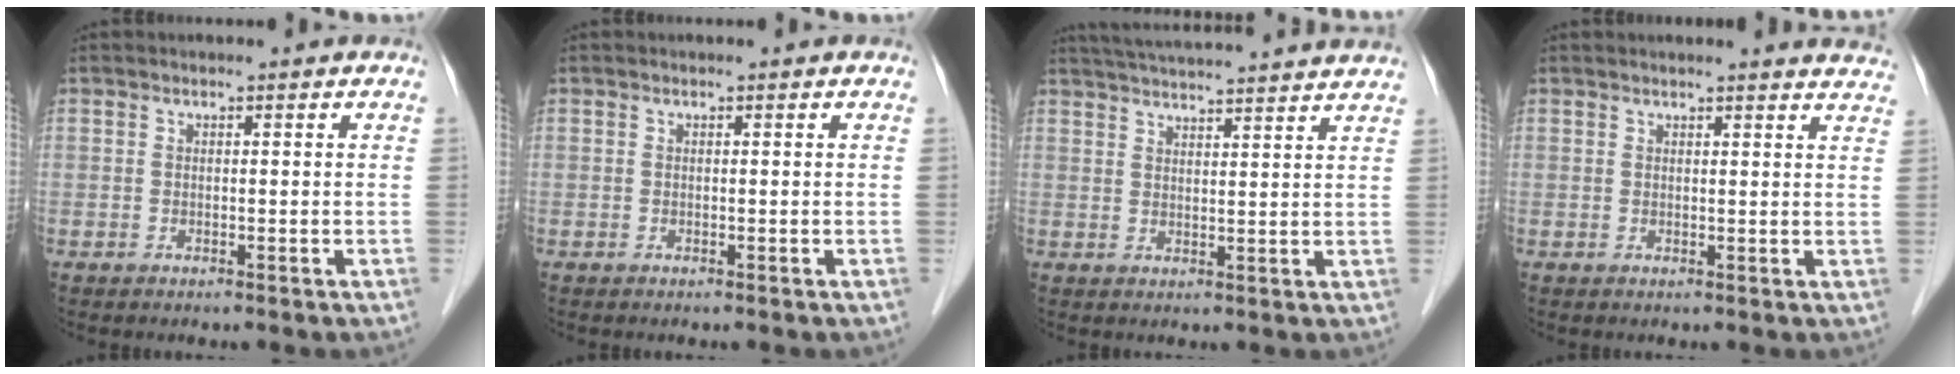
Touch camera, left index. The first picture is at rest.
{"total": 0.0}
{"total": 17.7, "force": [16.4, 0.1, 6.6], "torque": [-0.115, 0.017, 0.221]}
{"total": 11.9, "force": [11.5, 1.0, 2.7], "torque": [-0.014, -0.018, 0.109]}